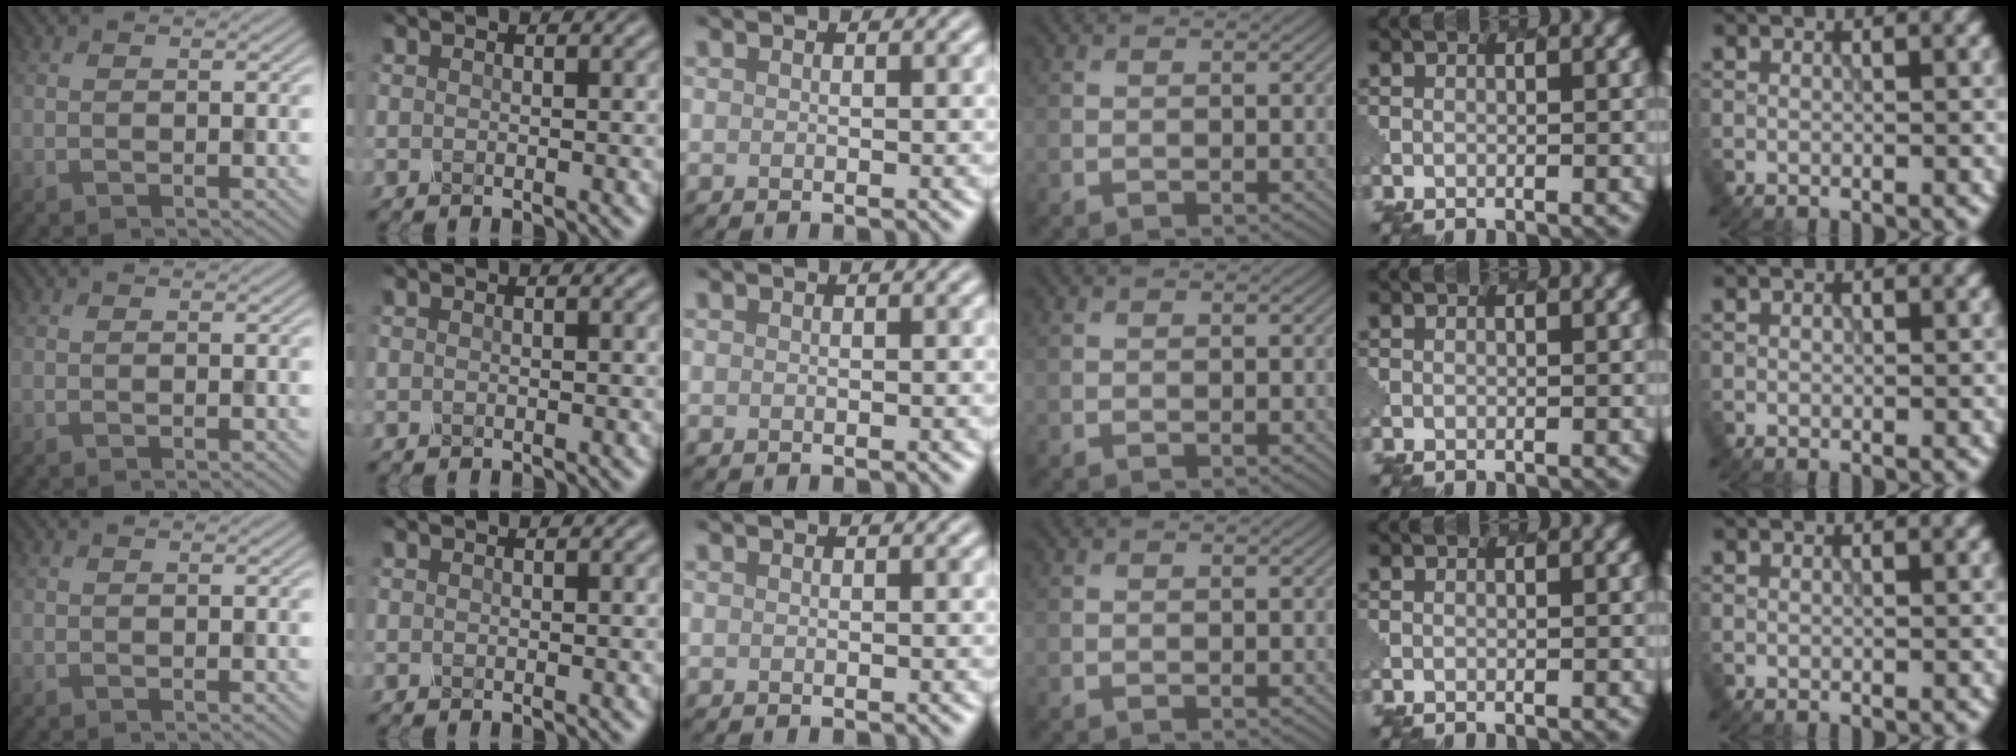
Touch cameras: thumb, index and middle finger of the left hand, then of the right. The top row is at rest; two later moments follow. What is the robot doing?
{"motion": "dispense", "object": "dispenser bottle"}